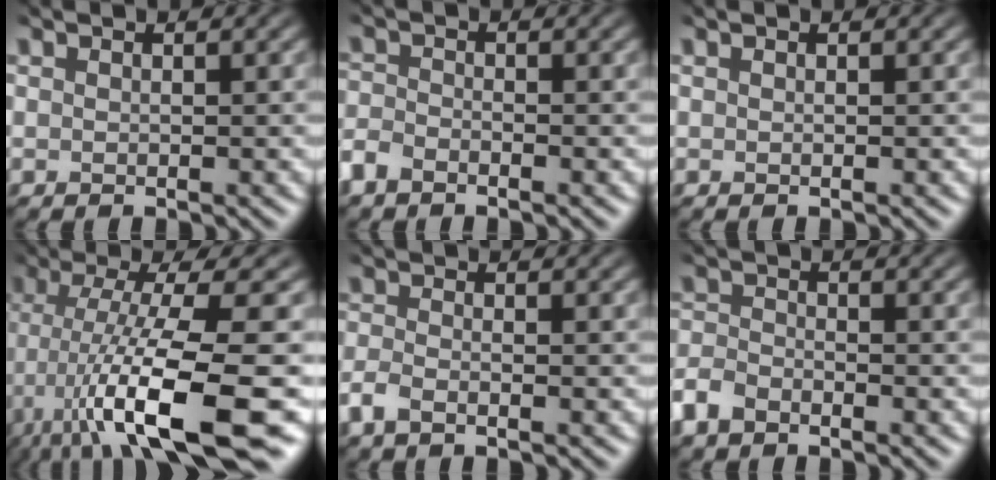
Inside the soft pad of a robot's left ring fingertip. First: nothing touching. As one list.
[{"total": 2.4, "force": [-2.2, 0.6, 0.6], "torque": [-0.024, -0.006, -0.041]}, {"total": 0.0}, {"total": 12.9, "force": [-5.5, 2.6, 11.4], "torque": [-0.184, -0.017, -0.080]}, {"total": 2.1, "force": [-1.6, 0.4, 1.4], "torque": [-0.043, -0.003, -0.029]}, {"total": 2.7, "force": [-2.5, 0.9, 0.7], "torque": [-0.026, -0.006, -0.050]}]